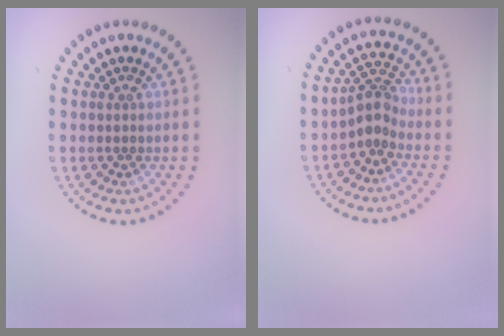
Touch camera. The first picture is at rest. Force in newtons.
{"total": 2.5, "press": 1.9, "slide": 1.7}